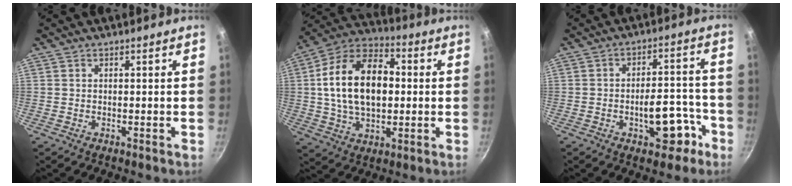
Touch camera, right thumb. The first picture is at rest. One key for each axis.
{"total": 19.2, "fx": 1.4, "fy": 12.1, "fz": 14.8, "tx": -0.229, "ty": 0.024, "tz": 0.014}
{"total": 10.4, "fx": -4.7, "fy": 5.1, "fz": 7.7, "tx": -0.072, "ty": 0.049, "tz": -0.055}